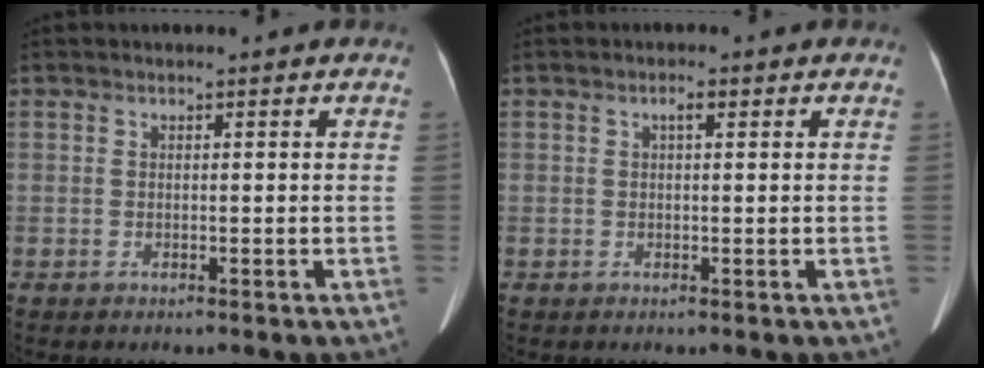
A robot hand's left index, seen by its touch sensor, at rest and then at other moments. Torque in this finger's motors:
{"motor_torque": [0.31, -0.23, 0.10, 0.04]}